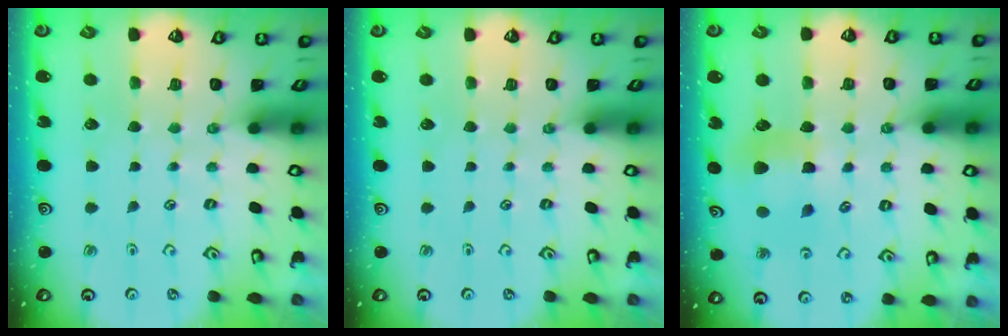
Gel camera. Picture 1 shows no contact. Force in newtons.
{"total": 0.0}
{"total": 7.2, "press": 7.2, "slide": 0.6}